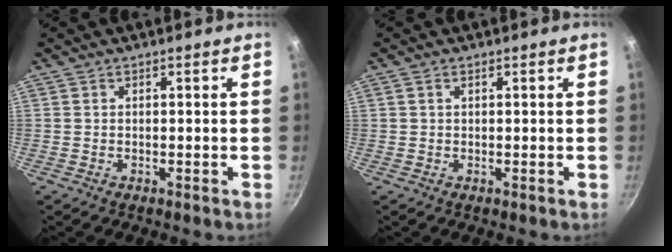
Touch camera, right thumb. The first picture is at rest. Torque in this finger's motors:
{"motor_torque": [-0.38, -0.30, -0.32, 0.18, 0.04]}